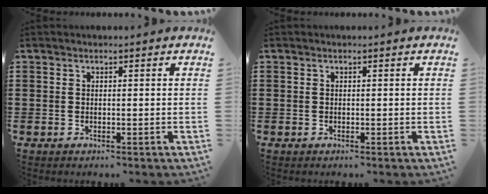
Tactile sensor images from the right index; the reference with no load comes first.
{"total": 0.0}